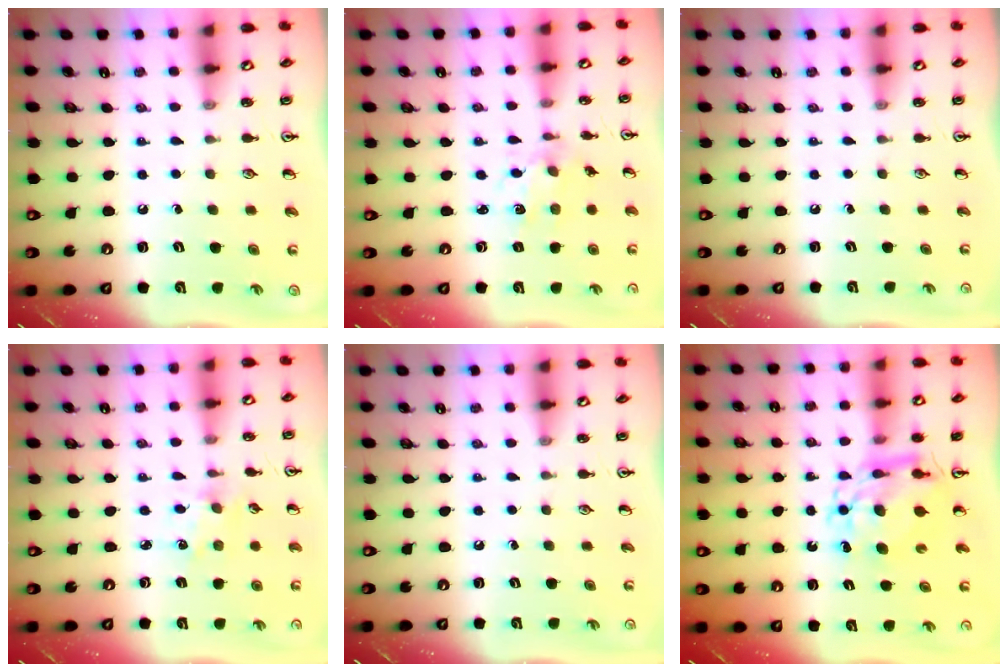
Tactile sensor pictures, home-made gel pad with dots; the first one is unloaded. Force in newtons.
{"total": 2.9, "press": 2.9, "slide": 0.2}
{"total": 0.0}
{"total": 1.1, "press": 1.1, "slide": 0.1}
{"total": 0.0}
{"total": 10.0, "press": 9.9, "slide": 1.0}